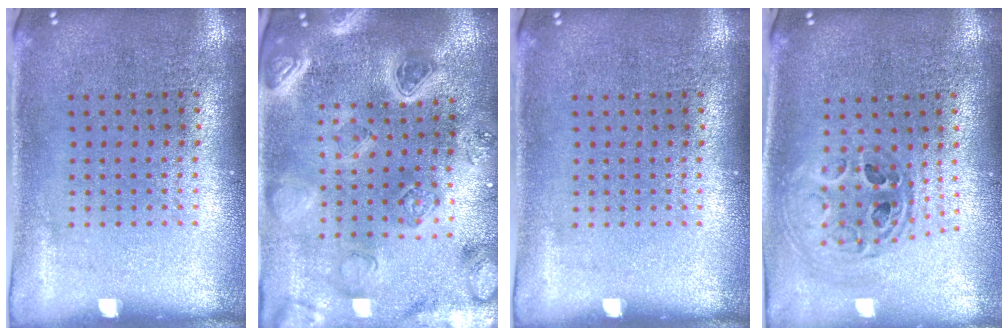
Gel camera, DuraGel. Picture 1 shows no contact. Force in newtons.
{"total": 2.9, "press": 2.9, "slide": 0.7}
{"total": 0.0}
{"total": 1.0, "press": 1.0, "slide": 0.2}